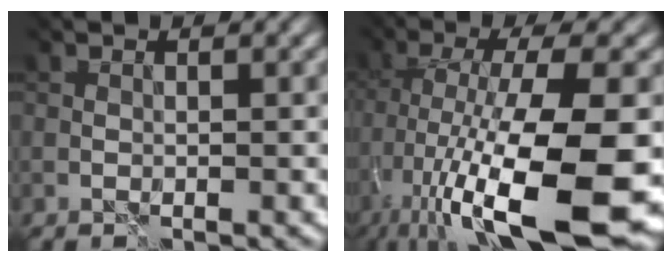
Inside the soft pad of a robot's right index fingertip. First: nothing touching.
{"total": 14.6, "force": [-5.7, 4.2, 12.8], "torque": [-0.226, -0.025, -0.084]}